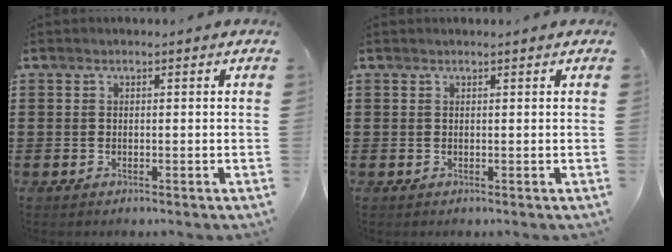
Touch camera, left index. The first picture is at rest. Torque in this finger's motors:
{"motor_torque": [-0.80, 0.82, -0.25, -0.03]}